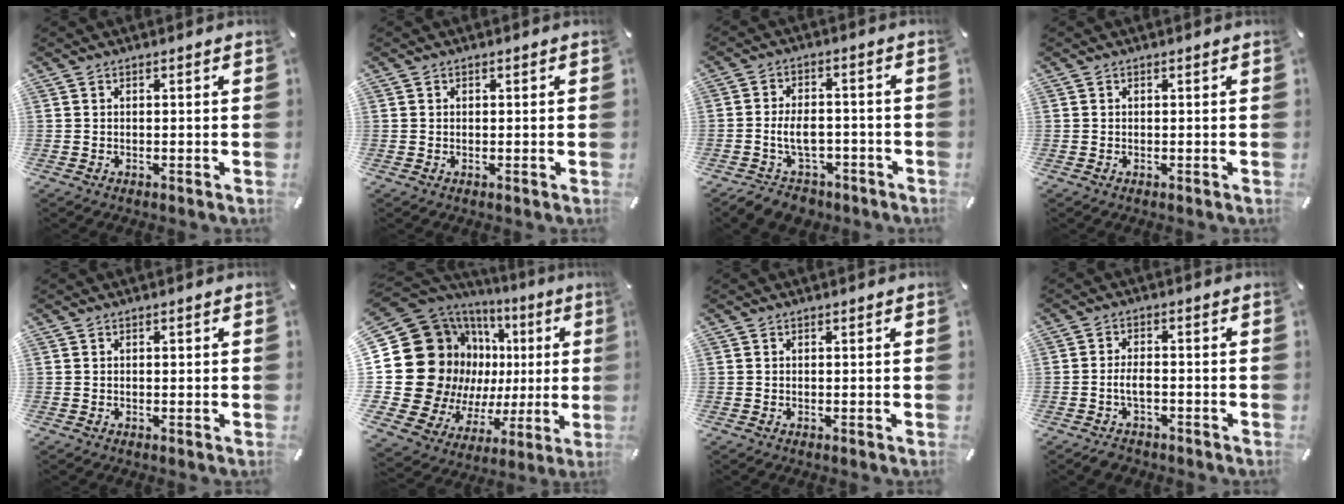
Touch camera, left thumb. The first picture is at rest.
{"total": 0.5, "force": [0.1, 0.5, 0.1], "torque": [0.001, 0.004, 0.002]}
{"total": 8.7, "force": [-3.3, 6.1, 5.2], "torque": [-0.103, 0.026, -0.055]}
{"total": 0.0}
{"total": 0.6, "force": [0.1, 0.5, 0.4], "torque": [-0.007, 0.000, 0.001]}
{"total": 29.3, "force": [3.9, 21.6, 19.4], "torque": [-0.338, -0.076, 0.123]}
{"total": 0.0}
{"total": 4.2, "force": [-1.8, 2.5, 2.8], "torque": [-0.055, 0.011, -0.034]}